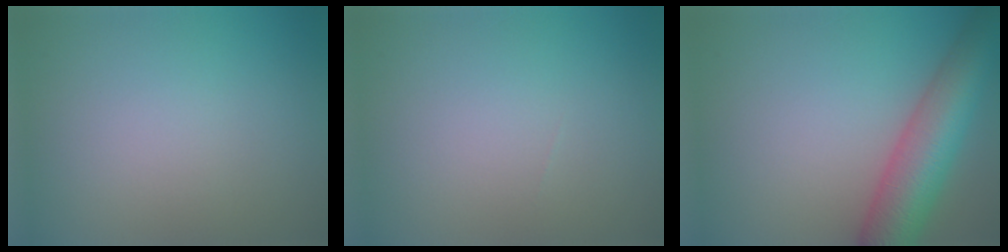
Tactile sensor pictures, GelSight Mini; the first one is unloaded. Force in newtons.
{"total": 0.0}
{"total": 8.1, "press": 8.1, "slide": 0.4}